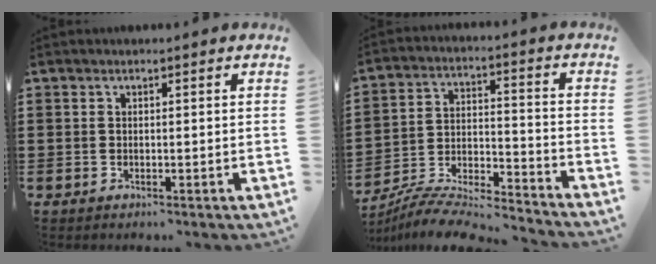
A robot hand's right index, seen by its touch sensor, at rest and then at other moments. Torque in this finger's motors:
{"motor_torque": [-1.10, 1.03, 0.02, -0.03]}